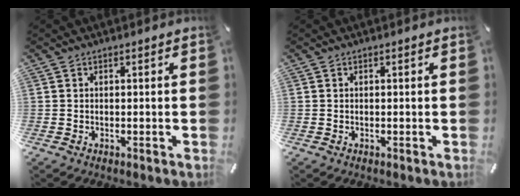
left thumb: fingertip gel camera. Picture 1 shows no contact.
{"total": 0.0}